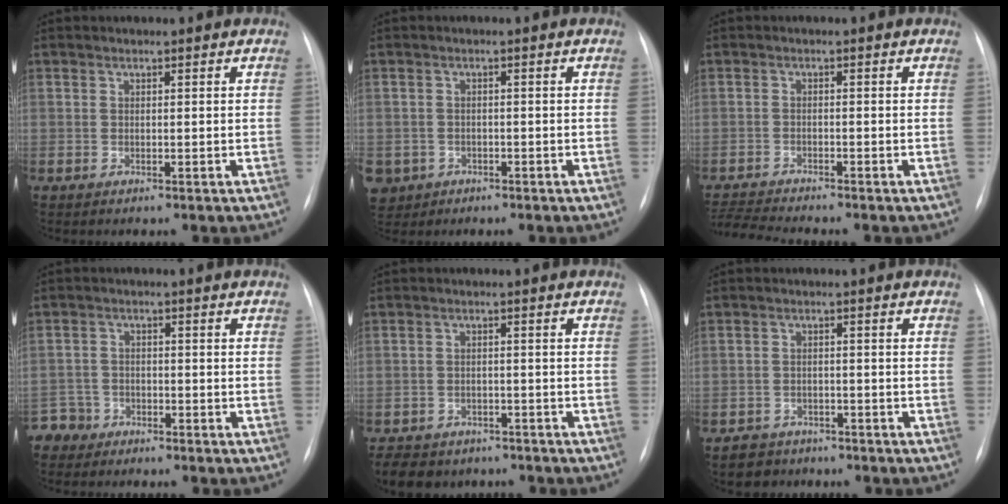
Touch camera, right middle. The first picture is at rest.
{"total": 6.4, "force": [-3.1, 5.4, 1.4], "torque": [-0.039, 0.002, -0.047]}
{"total": 4.9, "force": [-4.8, -1.0, 0.8], "torque": [-0.018, -0.016, -0.083]}
{"total": 3.5, "force": [-2.8, 1.8, -1.0], "torque": [0.019, 0.005, -0.059]}
{"total": 8.9, "force": [-7.1, 4.8, 2.3], "torque": [-0.043, 0.001, -0.095]}
{"total": 3.9, "force": [-3.0, 2.5, -0.2], "torque": [-0.001, 0.007, -0.048]}